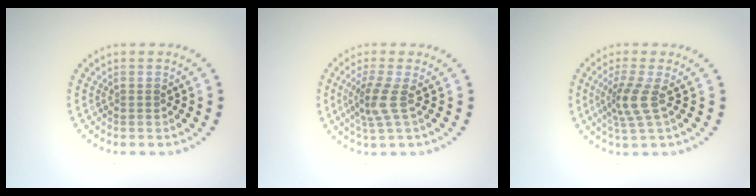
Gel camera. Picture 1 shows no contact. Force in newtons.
{"total": 2.6, "press": 2.1, "slide": 1.7}
{"total": 2.9, "press": 2.0, "slide": 2.0}